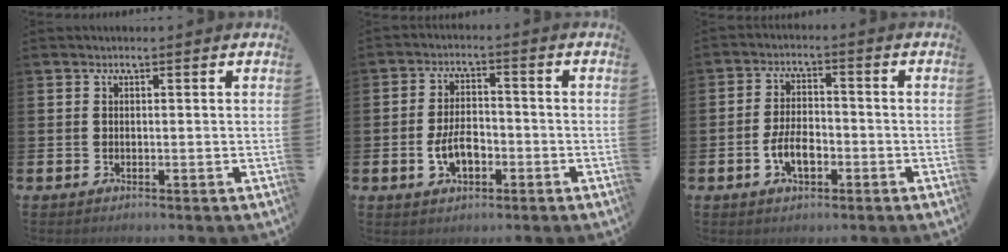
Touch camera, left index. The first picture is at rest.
{"total": 4.9, "force": [-1.6, 2.8, 3.7], "torque": [-0.064, 0.009, -0.029]}
{"total": 4.8, "force": [-1.6, 2.6, 3.7], "torque": [-0.071, 0.006, -0.031]}